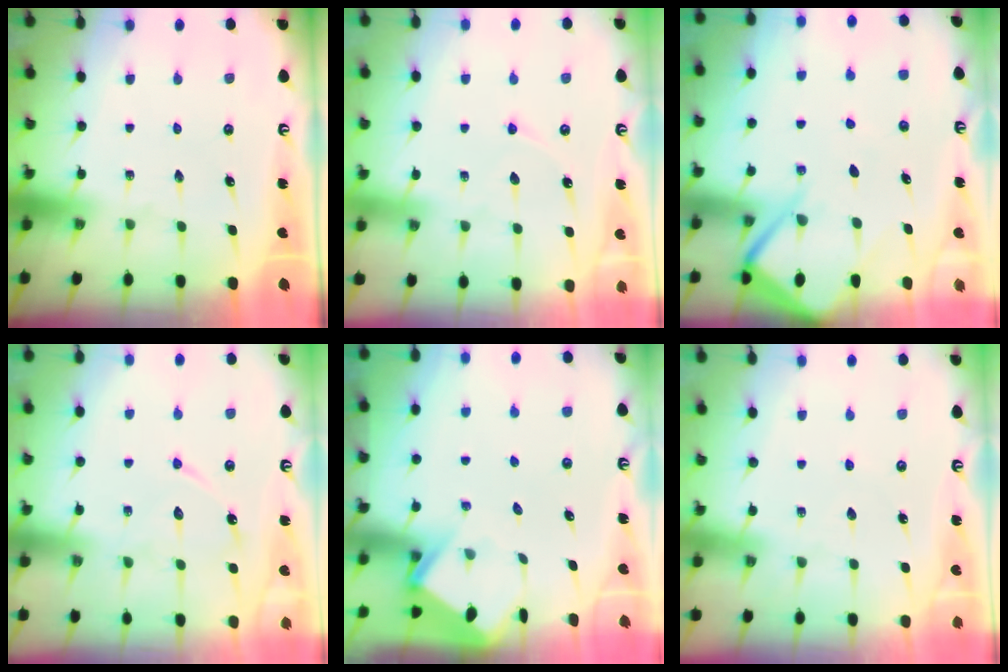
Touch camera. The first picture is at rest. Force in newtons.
{"total": 4.4, "press": 4.3, "slide": 0.6}
{"total": 8.4, "press": 8.3, "slide": 0.9}
{"total": 10.5, "press": 10.5, "slide": 0.3}
{"total": 3.9, "press": 3.9, "slide": 0.4}
{"total": 3.3, "press": 3.3, "slide": 0.6}